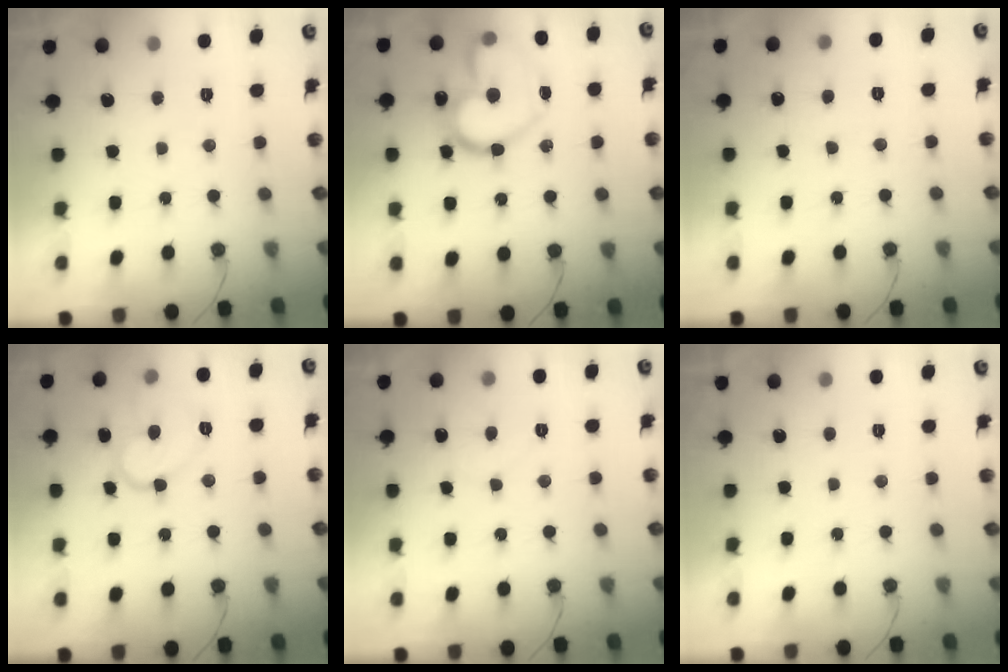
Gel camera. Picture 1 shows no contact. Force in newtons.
{"total": 21.6, "press": 21.5, "slide": 1.8}
{"total": 4.8, "press": 4.8, "slide": 0.4}
{"total": 9.9, "press": 9.9, "slide": 0.2}
{"total": 4.4, "press": 4.4, "slide": 0.4}
{"total": 1.7, "press": 1.7, "slide": 0.0}